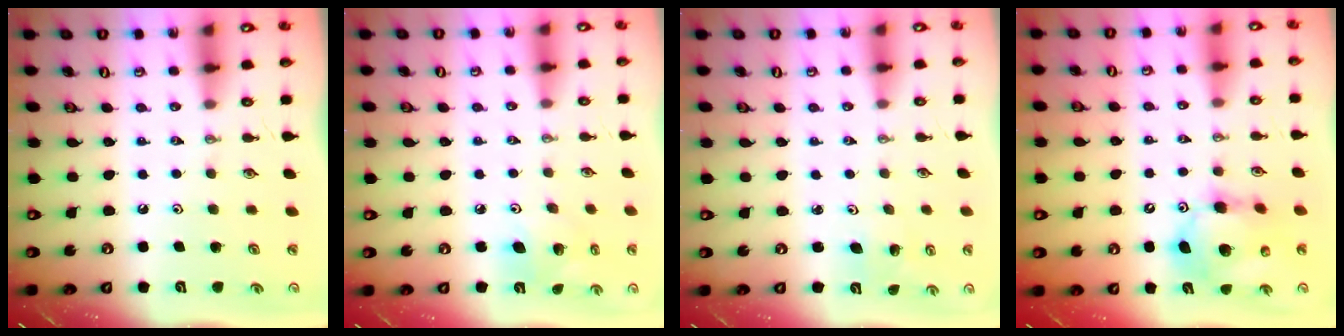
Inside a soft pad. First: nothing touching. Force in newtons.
{"total": 7.8, "press": 7.6, "slide": 1.9}
{"total": 2.0, "press": 2.0, "slide": 0.1}
{"total": 13.8, "press": 13.6, "slide": 2.4}